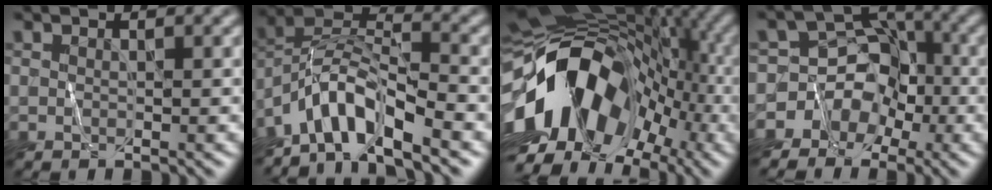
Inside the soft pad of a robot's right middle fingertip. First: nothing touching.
{"total": 6.9, "force": [-5.4, 1.4, 4.0], "torque": [-0.071, 0.012, -0.110]}
{"total": 14.4, "force": [-4.0, 9.5, 10.0], "torque": [-0.171, 0.015, -0.088]}
{"total": 6.8, "force": [-4.0, 5.5, 0.3], "torque": [0.028, 0.014, -0.078]}